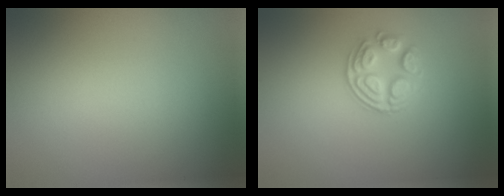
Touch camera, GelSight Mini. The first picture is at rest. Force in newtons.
{"total": 3.1, "press": 2.6, "slide": 1.8}